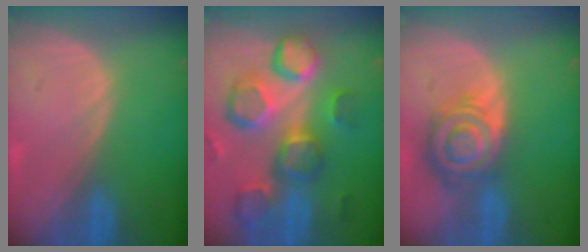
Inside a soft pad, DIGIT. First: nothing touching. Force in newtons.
{"total": 13.0, "press": 11.3, "slide": 6.5}
{"total": 8.6, "press": 7.4, "slide": 4.3}